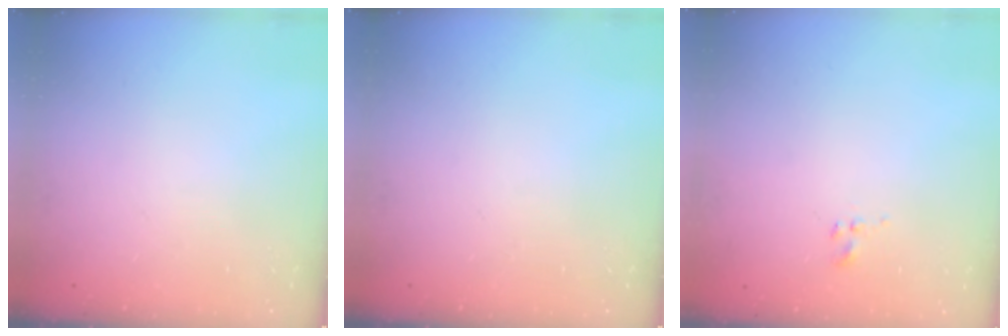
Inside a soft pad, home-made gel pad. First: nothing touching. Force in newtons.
{"total": 0.0}
{"total": 1.0, "press": 0.8, "slide": 0.6}